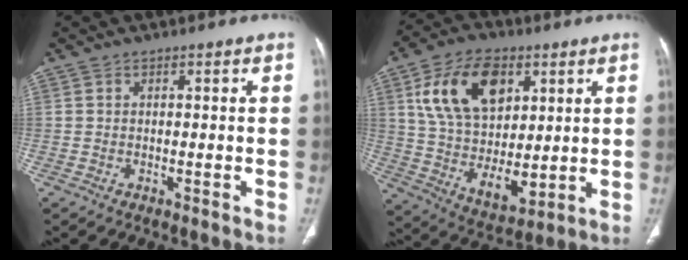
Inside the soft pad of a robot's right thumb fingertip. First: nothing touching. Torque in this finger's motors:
{"motor_torque": [0.33, 3.06, 1.27, -0.13, 0.14]}